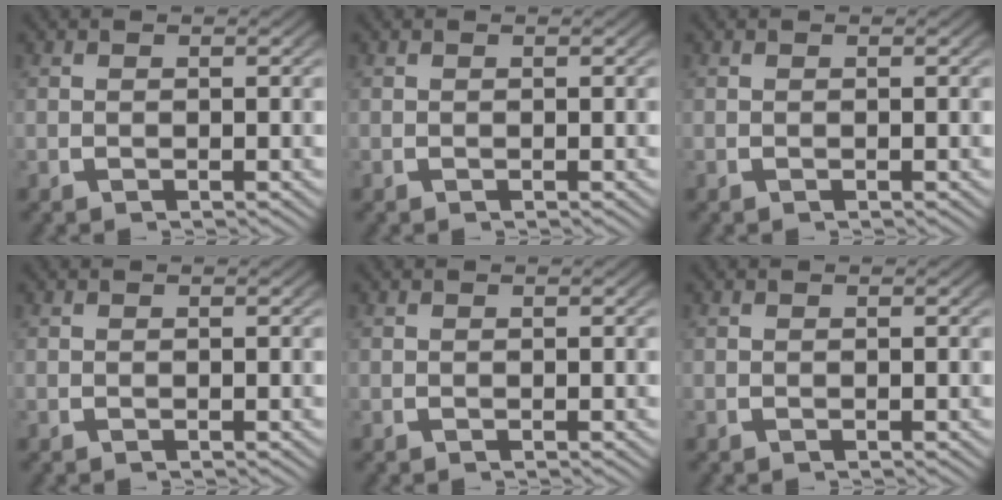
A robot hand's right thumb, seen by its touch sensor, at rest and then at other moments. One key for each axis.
{"total": 0.0}
{"total": 0.0}
{"total": 0.0}
{"total": 0.0}
{"total": 0.0}